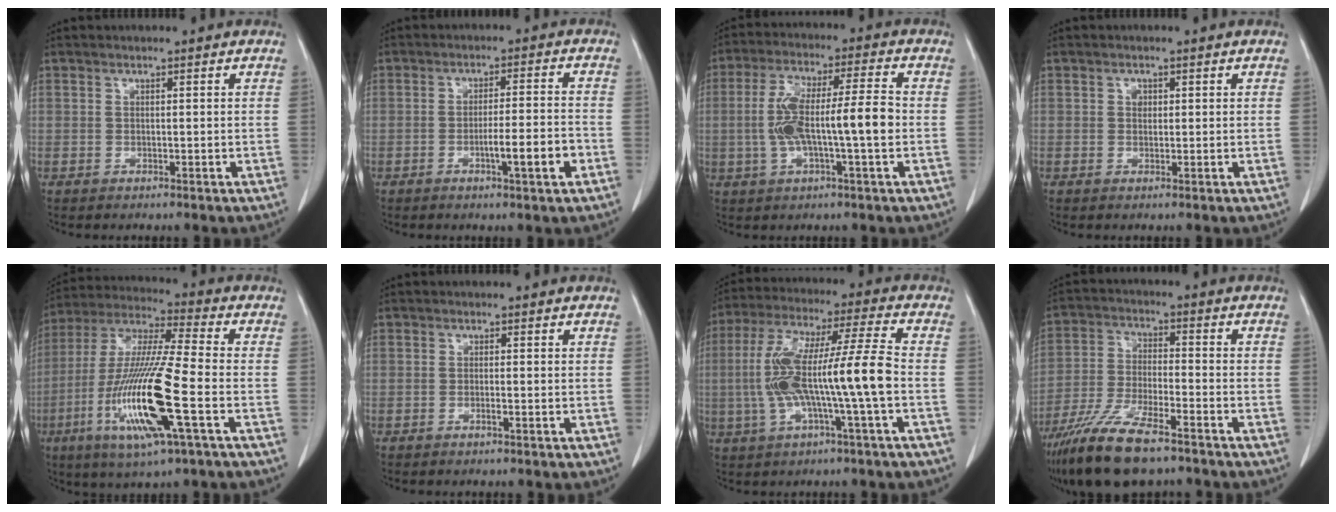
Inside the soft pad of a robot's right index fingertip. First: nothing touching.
{"total": 6.5, "force": [-2.6, 0.1, 5.9], "torque": [-0.091, 0.000, -0.037]}
{"total": 11.1, "force": [-1.3, 1.3, 11.0], "torque": [-0.212, 0.020, -0.023]}
{"total": 1.1, "force": [0.3, 0.8, 0.6], "torque": [-0.008, 0.002, 0.003]}
{"total": 18.1, "force": [-5.5, 0.9, 17.2], "torque": [-0.362, -0.020, -0.102]}
{"total": 0.7, "force": [-0.3, -0.1, 0.6], "torque": [-0.015, 0.002, -0.003]}
{"total": 14.1, "force": [-2.1, 0.1, 13.9], "torque": [-0.280, 0.021, -0.040]}
{"total": 13.4, "force": [-9.9, 2.8, 8.7], "torque": [-0.174, -0.032, -0.179]}